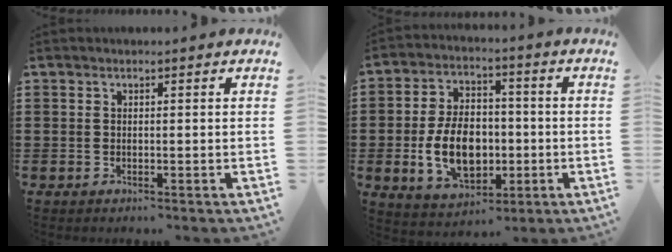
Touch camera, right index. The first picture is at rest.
{"total": 10.6, "force": [-1.7, 7.2, 7.6], "torque": [-0.146, 0.002, -0.034]}